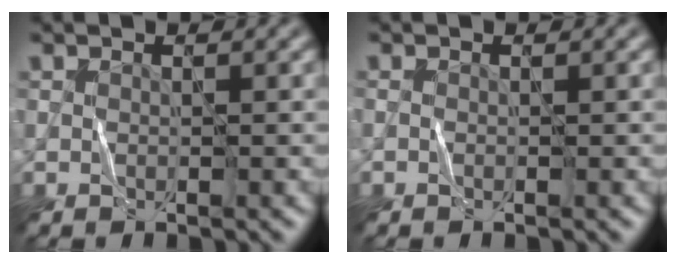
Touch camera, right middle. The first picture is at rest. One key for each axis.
{"total": 0.0}